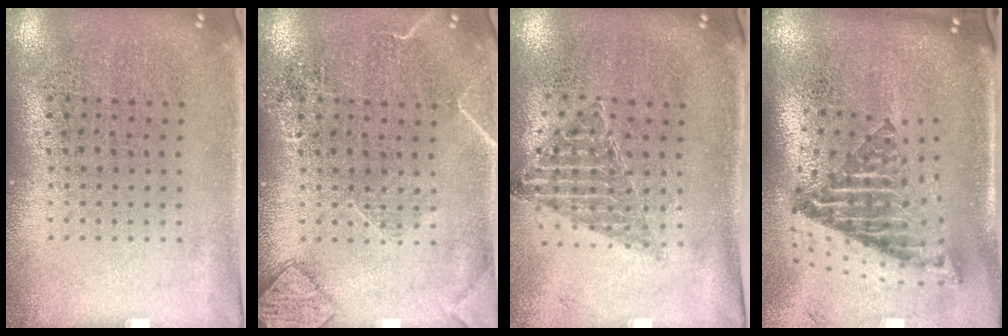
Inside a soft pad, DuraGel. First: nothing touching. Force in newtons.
{"total": 2.3, "press": 2.3, "slide": 0.3}
{"total": 0.9, "press": 0.8, "slide": 0.2}
{"total": 2.6, "press": 1.7, "slide": 2.0}